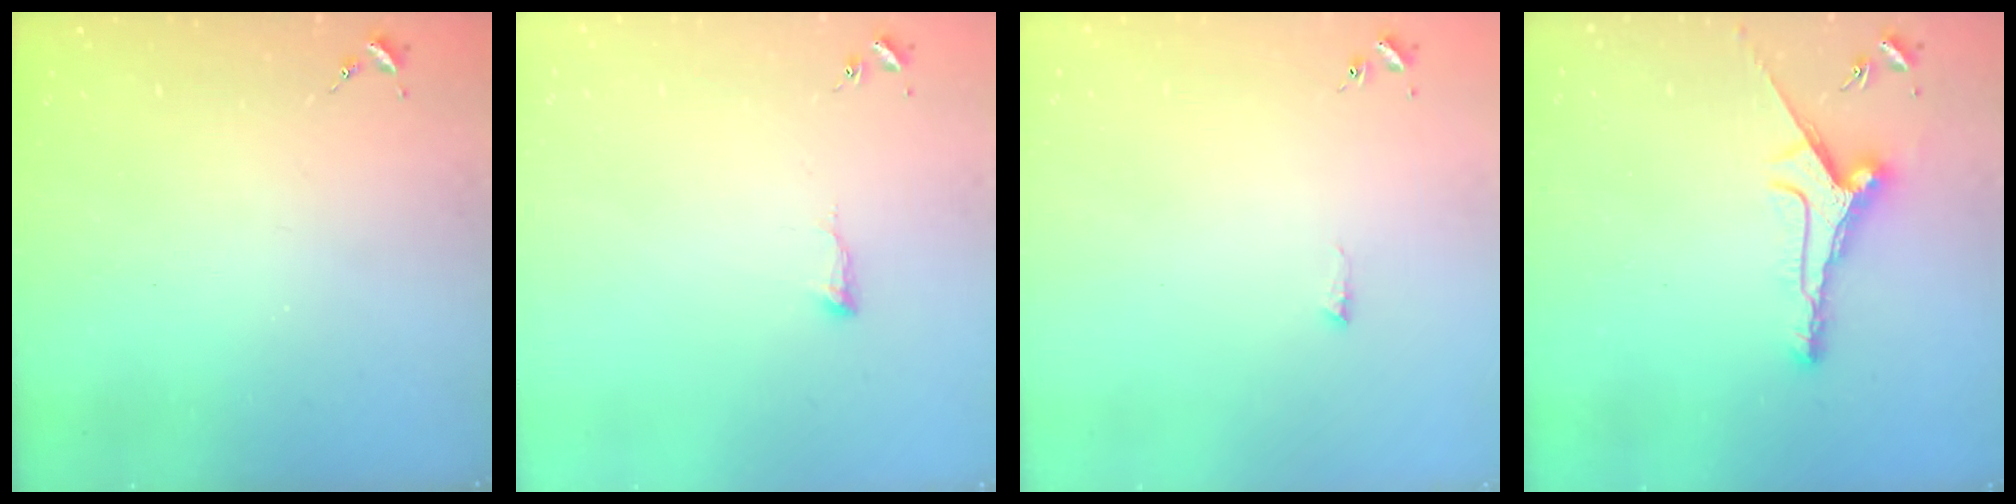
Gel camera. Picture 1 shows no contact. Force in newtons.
{"total": 6.0, "press": 6.0, "slide": 0.7}
{"total": 4.8, "press": 4.7, "slide": 0.7}
{"total": 8.4, "press": 8.4, "slide": 0.4}